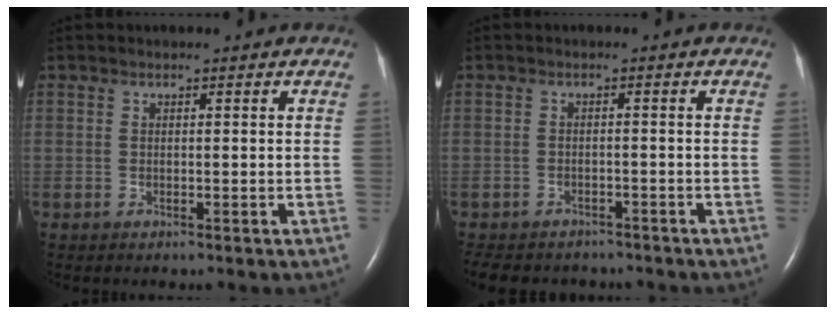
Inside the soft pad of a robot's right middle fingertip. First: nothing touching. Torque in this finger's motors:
{"motor_torque": [0.23, -0.23, 0.08, 0.03]}